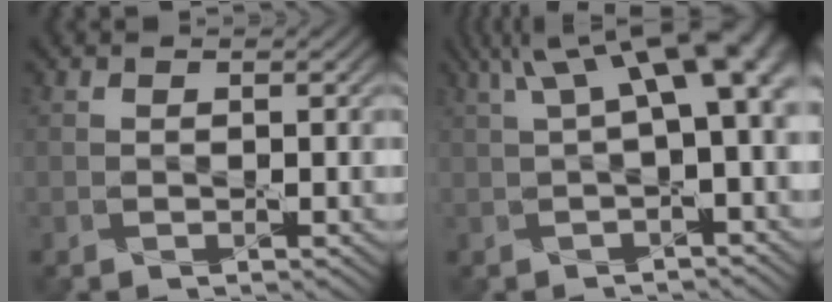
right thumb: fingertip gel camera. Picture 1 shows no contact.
{"total": 9.8, "force": [2.7, 3.0, 9.0], "torque": [-0.138, 0.028, 0.045]}